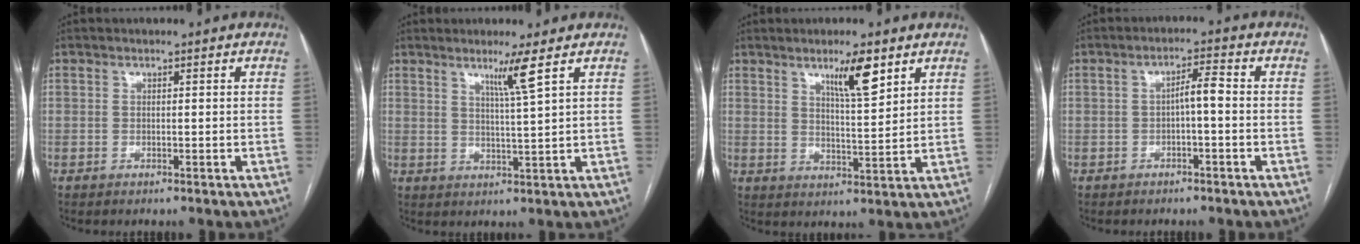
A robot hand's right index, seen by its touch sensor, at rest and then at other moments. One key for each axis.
{"total": 4.4, "fx": 2.5, "fy": -1.5, "fz": 3.3, "tx": -0.061, "ty": -0.013, "tz": 0.050}
{"total": 6.8, "fx": 4.2, "fy": 0.8, "fz": 5.3, "tx": -0.090, "ty": -0.005, "tz": 0.071}
{"total": 3.2, "fx": -0.5, "fy": 0.5, "fz": 3.1, "tx": -0.049, "ty": 0.012, "tz": -0.007}